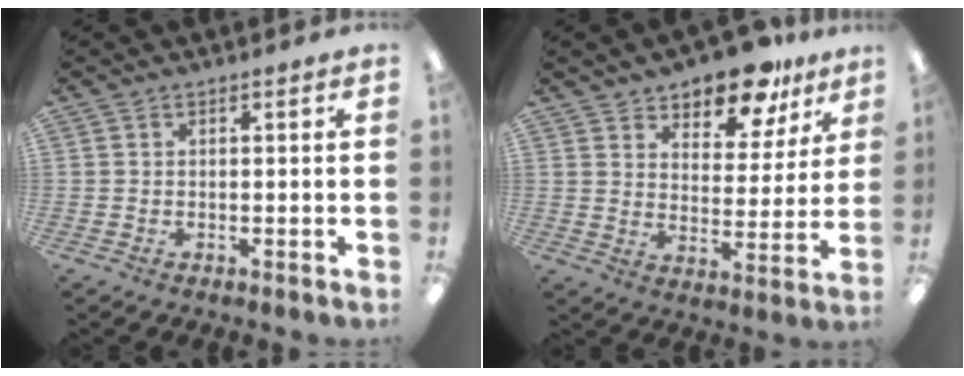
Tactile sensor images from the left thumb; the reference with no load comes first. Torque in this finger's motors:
{"motor_torque": [0.31, 0.29, -0.06, 0.15, 0.09]}